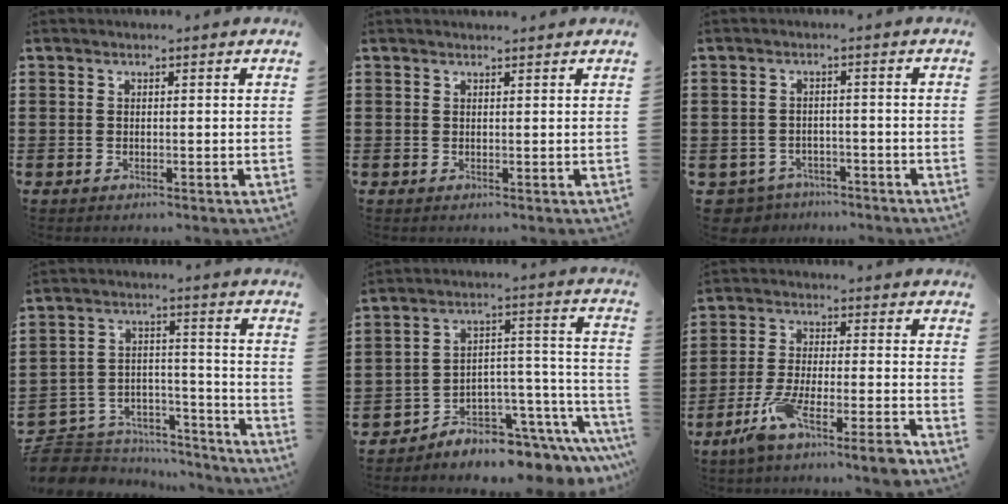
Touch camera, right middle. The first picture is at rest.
{"total": 0.7, "force": [0.7, 0.0, 0.0], "torque": [-0.001, -0.002, 0.014]}
{"total": 3.0, "force": [-2.8, 0.9, -0.2], "torque": [-0.015, -0.002, -0.066]}
{"total": 5.6, "force": [-5.0, 2.6, -0.3], "torque": [-0.012, 0.006, -0.104]}
{"total": 5.5, "force": [-4.8, 2.2, 1.3], "torque": [-0.028, -0.008, -0.090]}
{"total": 8.3, "force": [-6.1, 0.7, 5.6], "torque": [-0.104, -0.002, -0.114]}